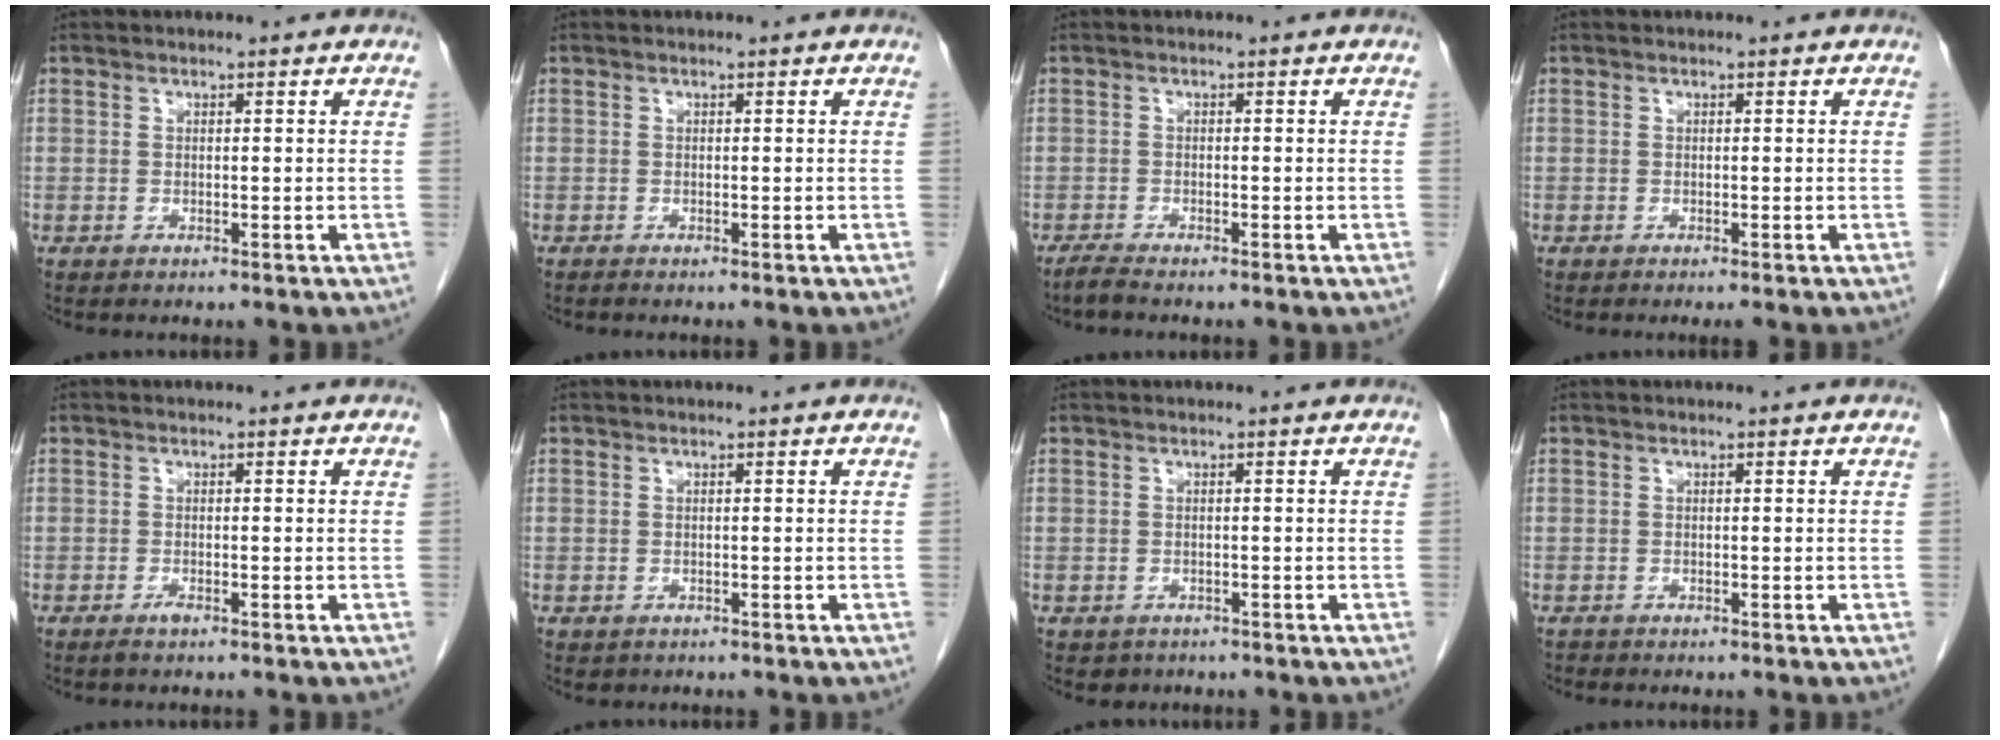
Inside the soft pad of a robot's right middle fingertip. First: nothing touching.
{"total": 0.0}
{"total": 1.4, "force": [-1.3, -0.2, 0.6], "torque": [-0.025, -0.006, -0.029]}
{"total": 0.7, "force": [-0.5, -0.1, 0.4], "torque": [-0.009, -0.003, -0.008]}
{"total": 0.9, "force": [-0.7, 0.0, 0.6], "torque": [-0.014, -0.001, -0.012]}
{"total": 0.6, "force": [-0.3, 0.5, 0.1], "torque": [-0.009, 0.002, 0.002]}
{"total": 1.5, "force": [-1.0, 1.2, 0.1], "torque": [-0.010, 0.001, -0.009]}
{"total": 0.0}